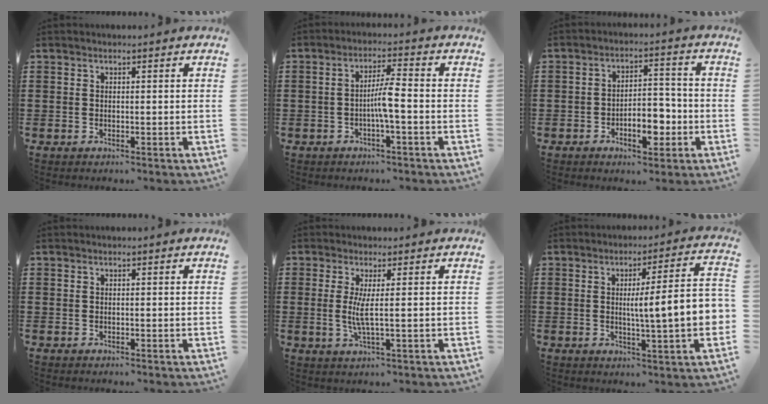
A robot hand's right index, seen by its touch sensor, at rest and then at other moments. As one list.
[{"total": 4.2, "force": [-1.1, 0.2, 4.1], "torque": [-0.082, -0.002, -0.025]}, {"total": 6.4, "force": [-2.6, 3.1, 5.0], "torque": [-0.066, 0.005, -0.049]}, {"total": 0.0}, {"total": 4.0, "force": [0.2, -0.2, 4.0], "torque": [-0.089, -0.015, -0.002]}, {"total": 9.2, "force": [-0.1, 0.7, 9.2], "torque": [-0.138, -0.014, -0.012]}]